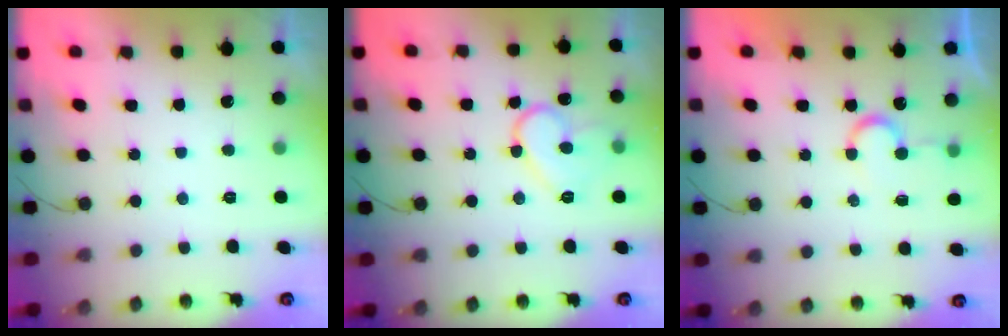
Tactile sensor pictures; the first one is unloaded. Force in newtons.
{"total": 10.6, "press": 10.5, "slide": 1.0}
{"total": 6.8, "press": 6.7, "slide": 0.5}